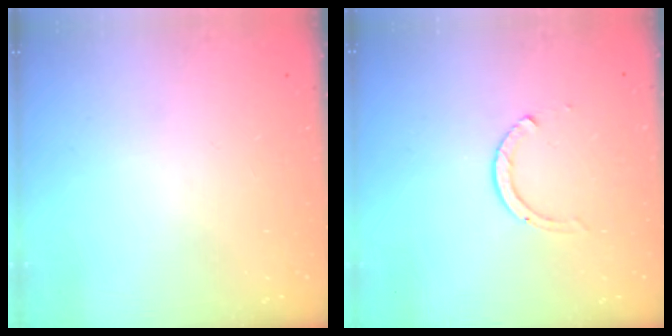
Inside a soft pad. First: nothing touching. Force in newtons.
{"total": 2.6, "press": 2.6, "slide": 0.3}